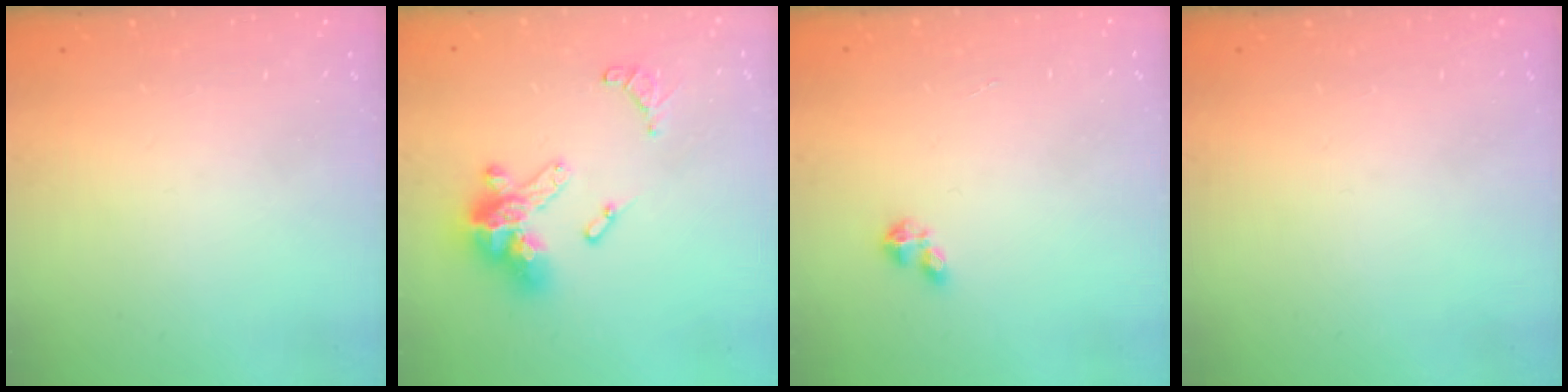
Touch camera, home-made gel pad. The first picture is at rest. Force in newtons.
{"total": 15.9, "press": 15.8, "slide": 2.0}
{"total": 2.4, "press": 2.4, "slide": 0.4}
{"total": 0.0}